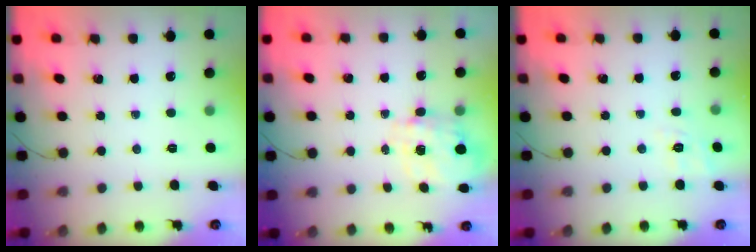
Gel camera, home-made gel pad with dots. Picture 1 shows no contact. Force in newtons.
{"total": 3.5, "press": 3.4, "slide": 0.9}
{"total": 2.0, "press": 0.4, "slide": 2.0}